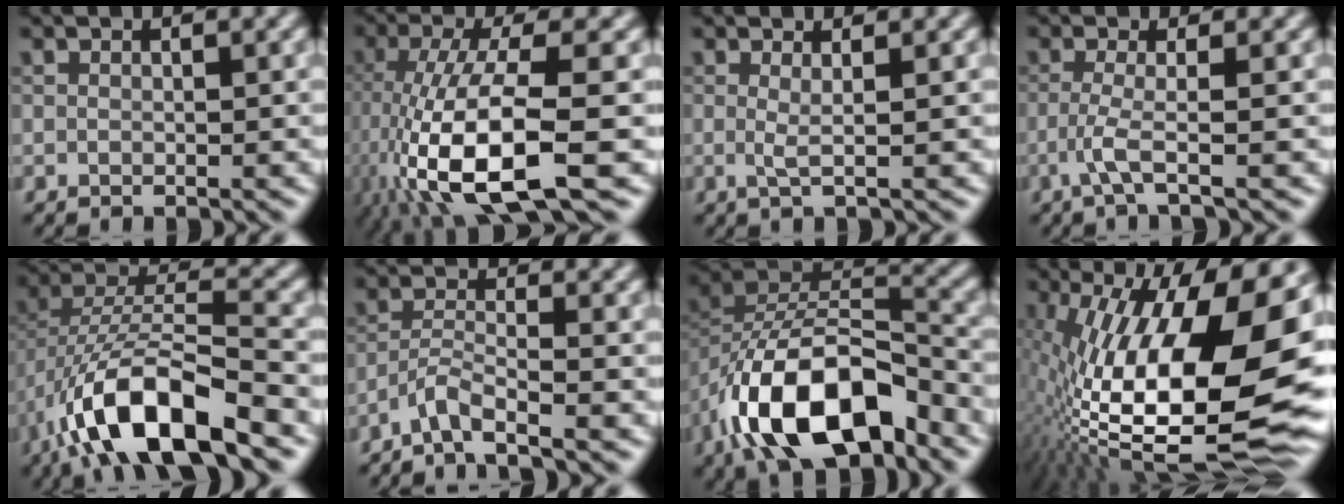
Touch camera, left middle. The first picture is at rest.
{"total": 11.2, "force": [-4.5, 2.9, 9.8], "torque": [-0.194, -0.014, -0.079]}
{"total": 1.6, "force": [0.2, 0.3, 1.5], "torque": [-0.026, -0.005, -0.002]}
{"total": 2.5, "force": [-1.0, 0.2, 2.3], "torque": [-0.048, 0.000, -0.031]}
{"total": 10.6, "force": [-5.9, 3.3, 8.1], "torque": [-0.151, 0.008, -0.107]}
{"total": 2.6, "force": [-2.1, 0.0, 1.6], "torque": [-0.031, 0.005, -0.050]}
{"total": 12.1, "force": [-6.5, 5.4, 8.7], "torque": [-0.159, 0.008, -0.127]}
{"total": 20.9, "force": [-0.2, 8.6, 19.1], "torque": [-0.323, -0.028, 0.000]}